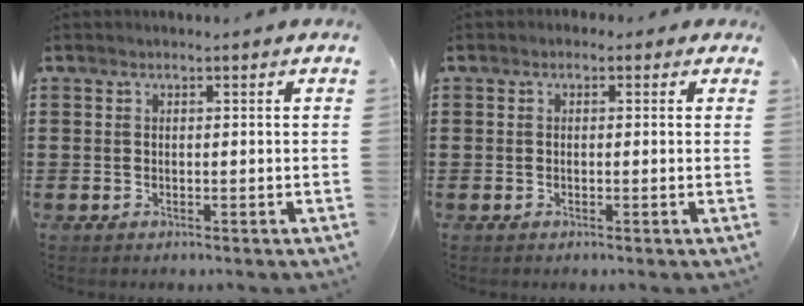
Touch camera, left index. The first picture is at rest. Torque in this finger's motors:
{"motor_torque": [2.14, 0.00, 0.30, 0.00]}